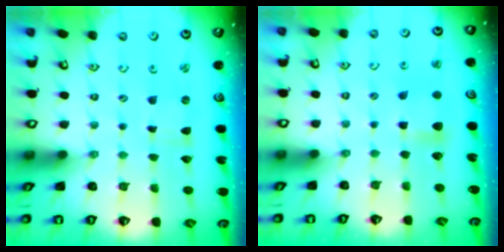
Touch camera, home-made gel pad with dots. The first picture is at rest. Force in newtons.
{"total": 5.5, "press": 5.5, "slide": 0.8}